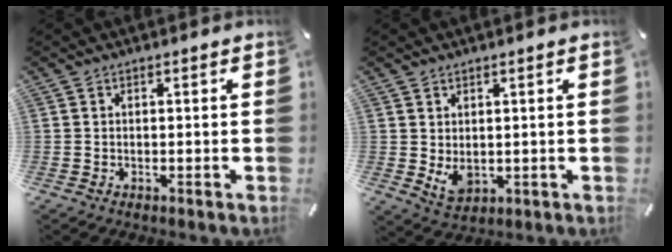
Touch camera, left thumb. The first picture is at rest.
{"total": 4.3, "force": [0.8, 3.3, 2.7], "torque": [-0.047, -0.008, 0.015]}